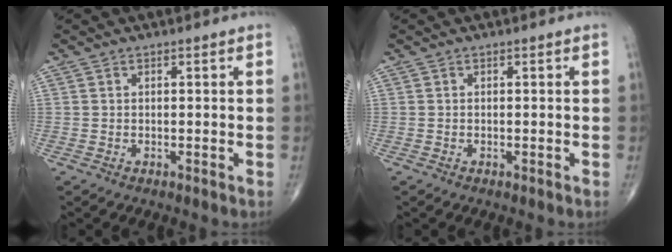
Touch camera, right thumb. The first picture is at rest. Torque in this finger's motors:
{"motor_torque": [-0.21, -0.07, -0.22, -0.33, -0.04]}